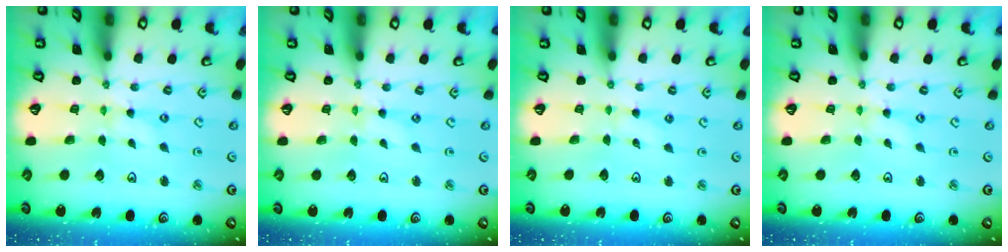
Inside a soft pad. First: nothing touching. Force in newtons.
{"total": 0.0}
{"total": 1.2, "press": 1.2, "slide": 0.2}
{"total": 0.6, "press": 0.6, "slide": 0.2}